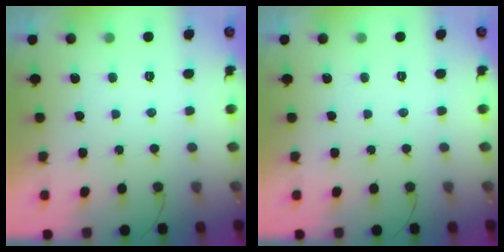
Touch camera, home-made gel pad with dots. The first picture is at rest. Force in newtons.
{"total": 0.0}